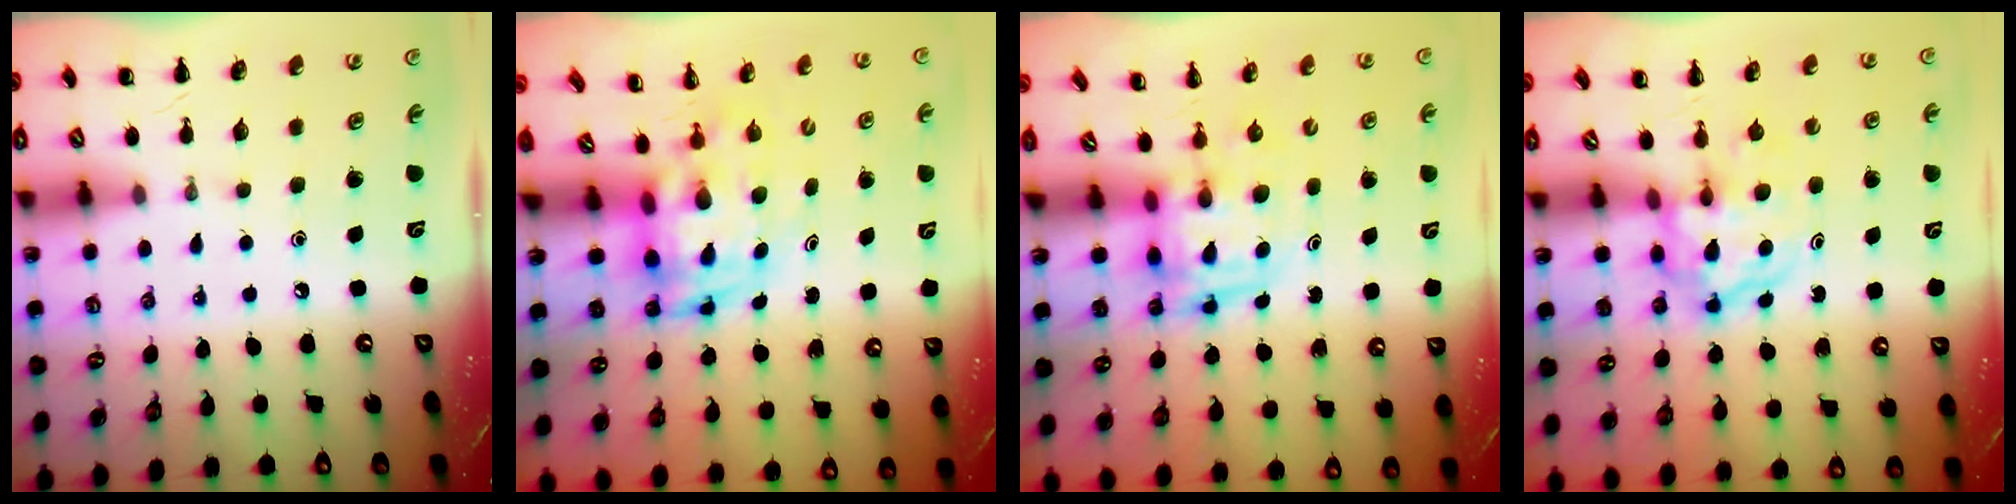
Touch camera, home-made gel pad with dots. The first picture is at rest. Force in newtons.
{"total": 4.0, "press": 3.9, "slide": 0.7}
{"total": 3.9, "press": 3.9, "slide": 0.7}
{"total": 4.0, "press": 4.0, "slide": 0.5}